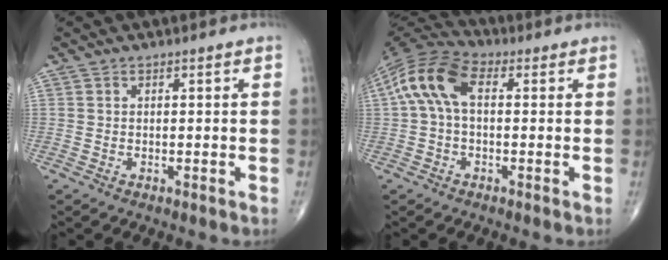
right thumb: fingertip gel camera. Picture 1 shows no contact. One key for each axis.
{"total": 11.2, "fx": 1.4, "fy": 6.5, "fz": 9.0, "tx": -0.183, "ty": 0.034, "tz": 0.015}